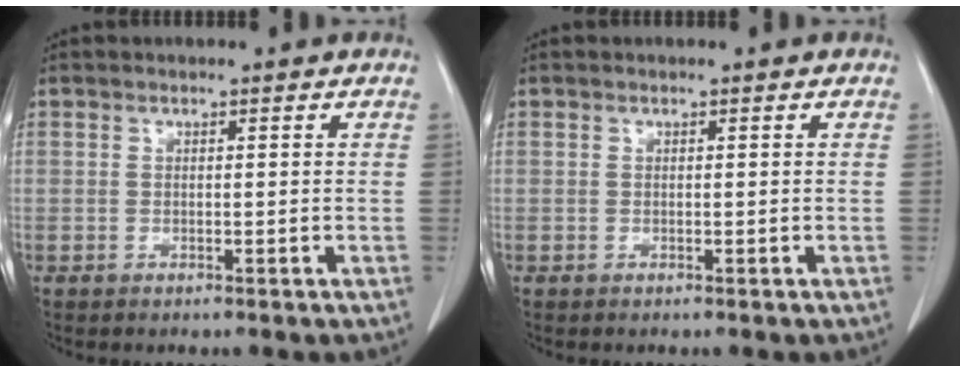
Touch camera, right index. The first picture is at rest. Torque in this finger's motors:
{"motor_torque": [-0.10, 0.09, 0.00, 0.00]}